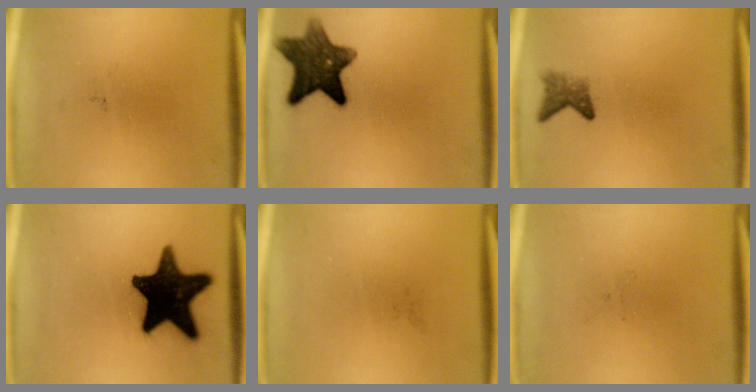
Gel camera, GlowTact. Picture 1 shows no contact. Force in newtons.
{"total": 10.7}
{"total": 2.4}
{"total": 19.5}
{"total": 0.0}
{"total": 0.0}